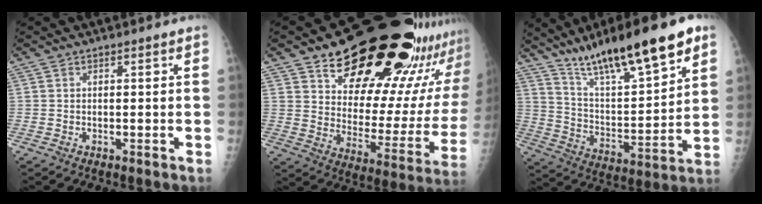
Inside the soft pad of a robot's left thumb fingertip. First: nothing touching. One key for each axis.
{"total": 30.7, "fx": 22.9, "fy": 11.3, "fz": 17.1, "tx": -0.215, "ty": -0.117, "tz": 0.318}
{"total": 21.8, "fx": 14.8, "fy": 4.7, "fz": 15.4, "tx": -0.231, "ty": -0.055, "tz": 0.255}